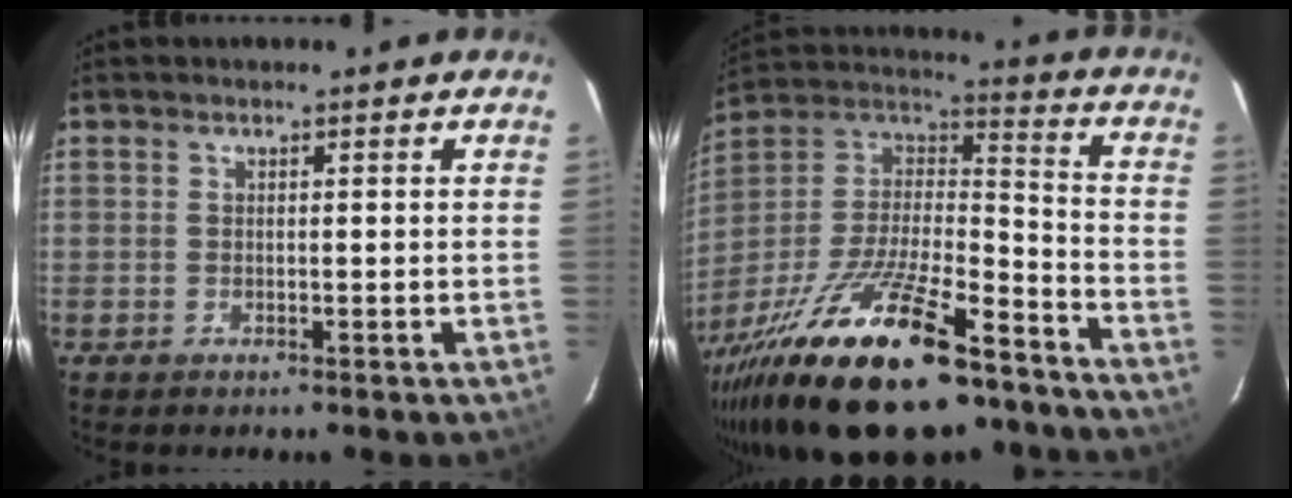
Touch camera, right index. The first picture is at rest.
{"total": 31.9, "force": [-21.9, 10.6, 20.7], "torque": [-0.397, -0.029, -0.345]}